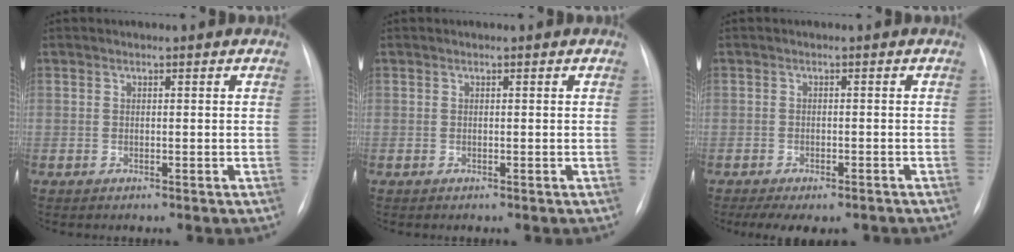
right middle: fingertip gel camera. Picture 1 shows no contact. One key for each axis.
{"total": 0.0}
{"total": 7.9, "fx": -6.0, "fy": 3.5, "fz": 3.7, "tx": -0.046, "ty": 0.003, "tz": -0.080}